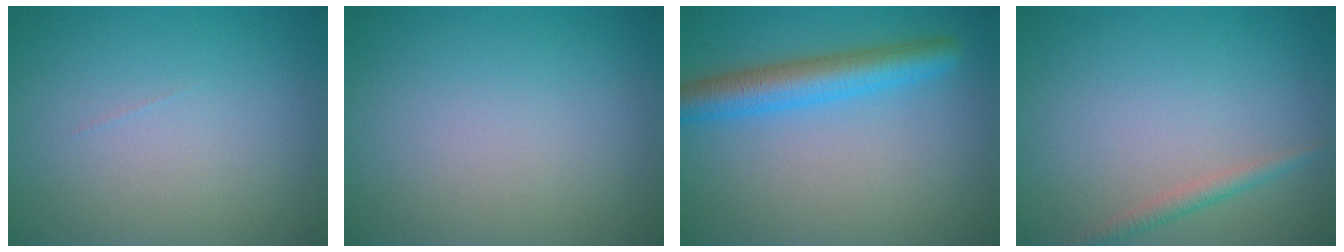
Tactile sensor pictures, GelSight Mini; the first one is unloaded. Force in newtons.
{"total": 0.0}
{"total": 4.8, "press": 4.8, "slide": 0.1}
{"total": 1.5, "press": 1.5, "slide": 0.0}